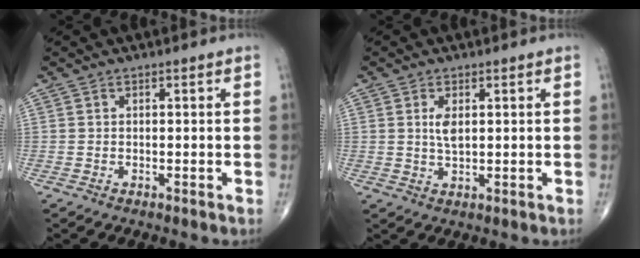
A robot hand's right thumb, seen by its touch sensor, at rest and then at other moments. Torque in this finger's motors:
{"motor_torque": [1.39, 1.20, 0.14, -0.26, 0.03]}